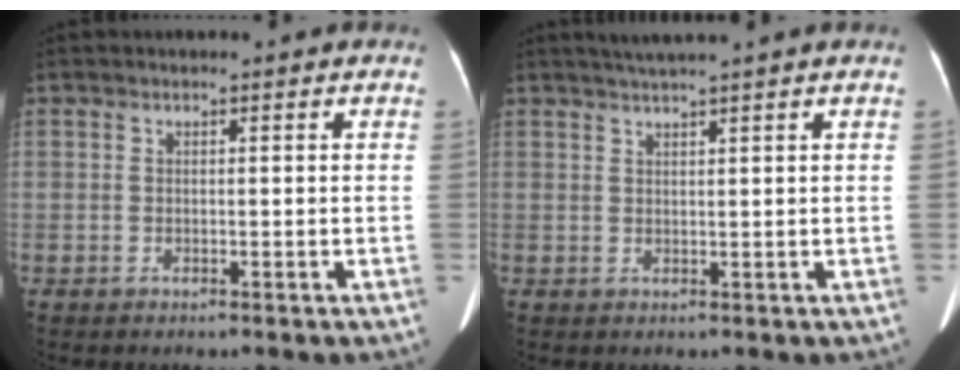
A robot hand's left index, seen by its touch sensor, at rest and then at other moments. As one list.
[{"total": 3.2, "force": [2.6, -1.0, 1.6], "torque": [-0.022, 0.015, 0.049]}]